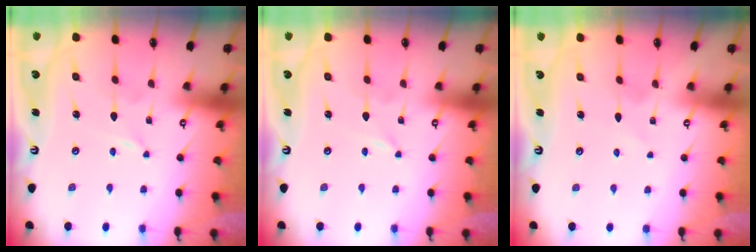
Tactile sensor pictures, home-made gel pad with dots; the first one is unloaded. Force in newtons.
{"total": 0.0}
{"total": 2.2, "press": 2.2, "slide": 0.3}